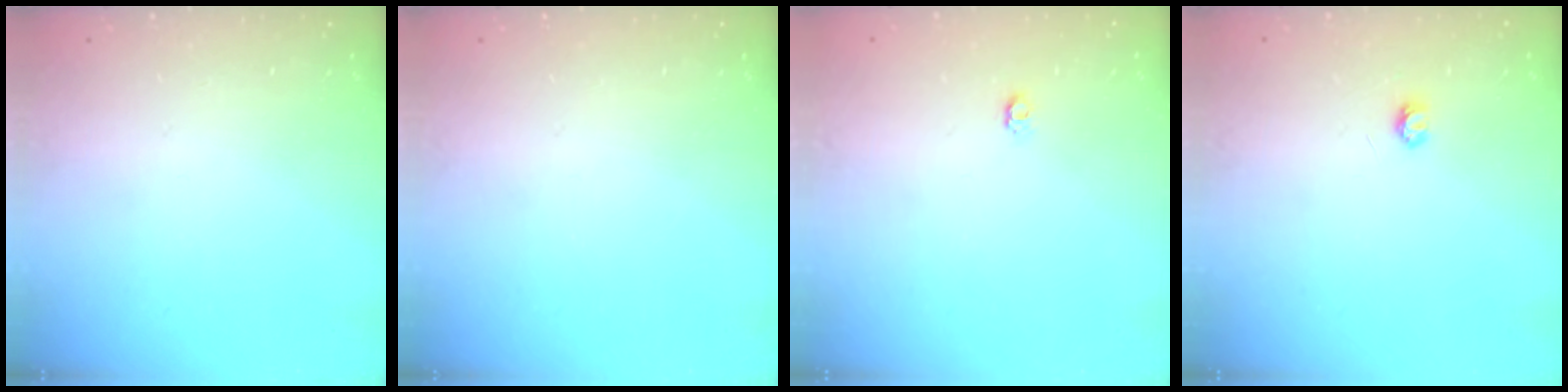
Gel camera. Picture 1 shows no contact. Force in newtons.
{"total": 0.0}
{"total": 4.0, "press": 4.0, "slide": 0.4}
{"total": 3.3, "press": 3.3, "slide": 0.2}